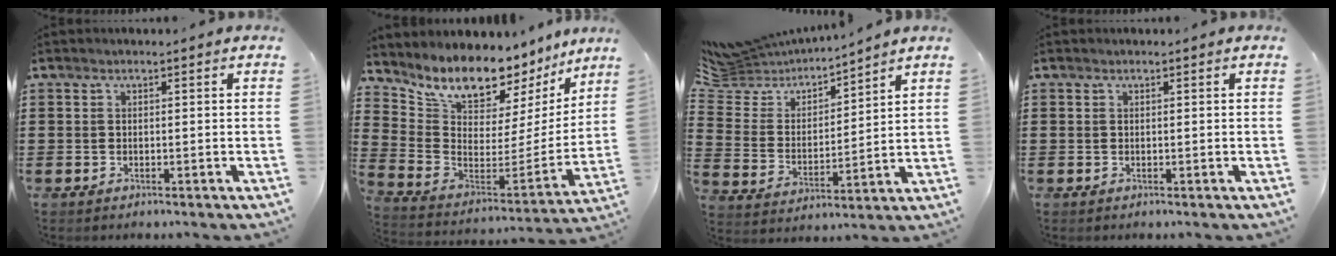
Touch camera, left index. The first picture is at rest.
{"total": 9.5, "force": [8.7, 2.9, 2.3], "torque": [-0.076, -0.076, 0.148]}
{"total": 5.2, "force": [4.9, 1.8, 0.2], "torque": [-0.057, -0.039, 0.076]}
{"total": 0.0}